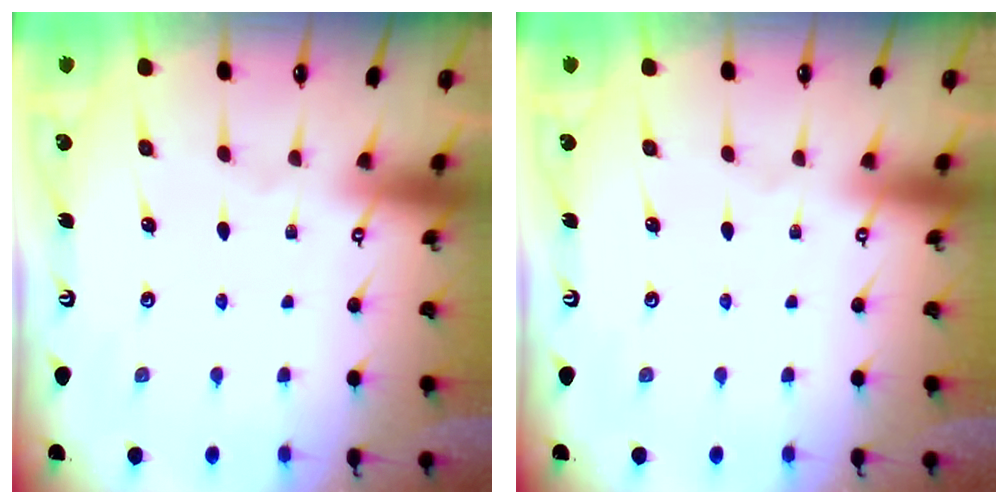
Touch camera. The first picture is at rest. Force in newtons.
{"total": 0.0}